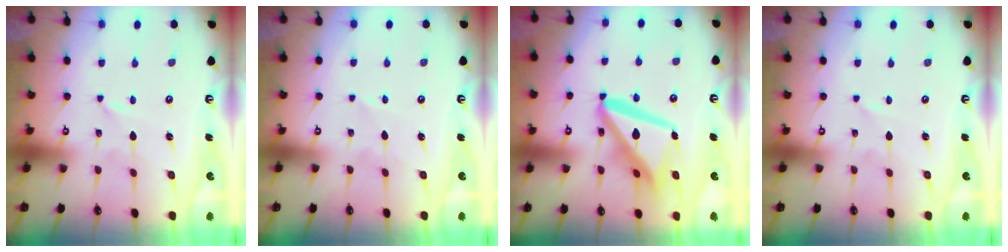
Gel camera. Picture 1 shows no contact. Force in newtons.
{"total": 3.2, "press": 3.1, "slide": 0.3}
{"total": 17.1, "press": 17.0, "slide": 1.7}
{"total": 0.0}